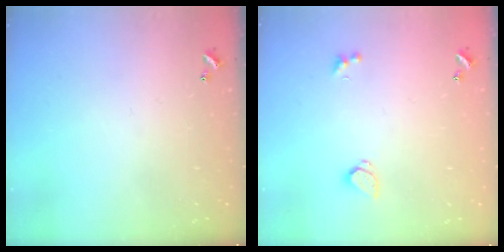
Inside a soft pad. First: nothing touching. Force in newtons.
{"total": 0.8, "press": 0.6, "slide": 0.4}